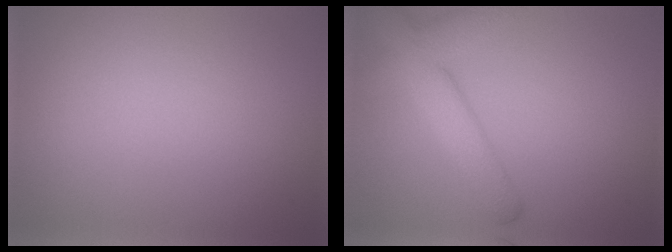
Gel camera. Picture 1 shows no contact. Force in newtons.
{"total": 5.2, "press": 5.2, "slide": 0.4}